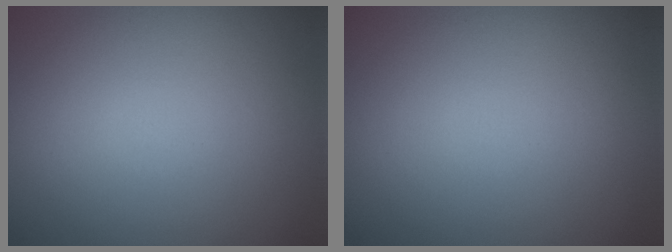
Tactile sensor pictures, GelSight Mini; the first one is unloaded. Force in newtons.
{"total": 0.0}